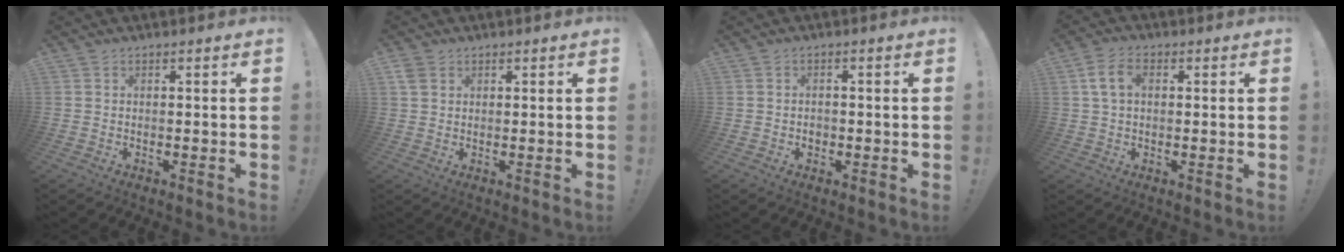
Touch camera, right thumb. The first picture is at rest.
{"total": 2.8, "force": [1.4, 2.1, 1.2], "torque": [-0.025, 0.003, 0.029]}
{"total": 1.4, "force": [-0.4, 1.3, 0.6], "torque": [-0.002, 0.003, -0.010]}
{"total": 6.6, "force": [1.5, 4.2, 4.9], "torque": [-0.107, 0.008, 0.027]}